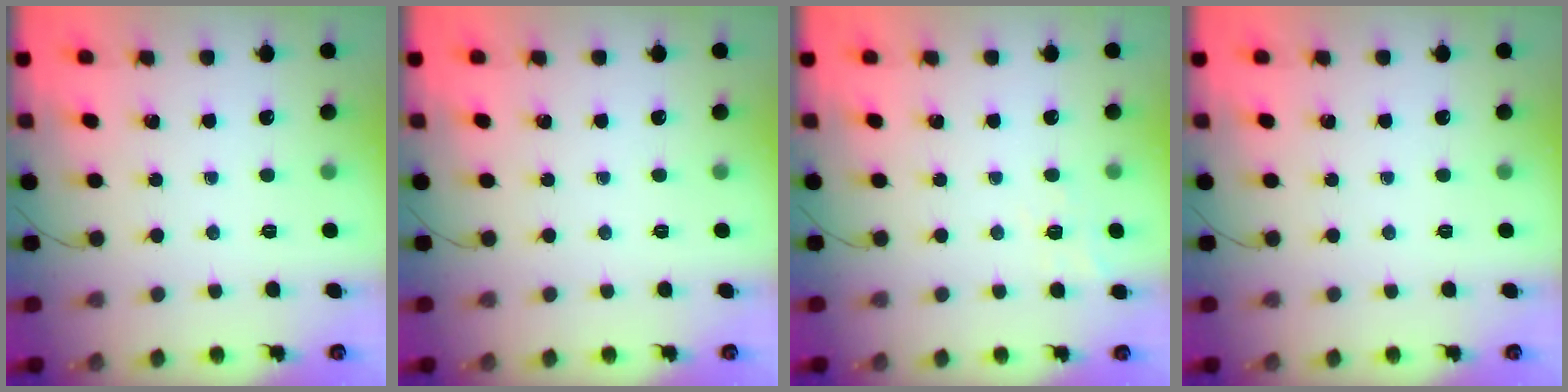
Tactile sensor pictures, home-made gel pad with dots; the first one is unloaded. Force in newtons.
{"total": 0.0}
{"total": 7.9, "press": 7.7, "slide": 1.7}
{"total": 0.0}